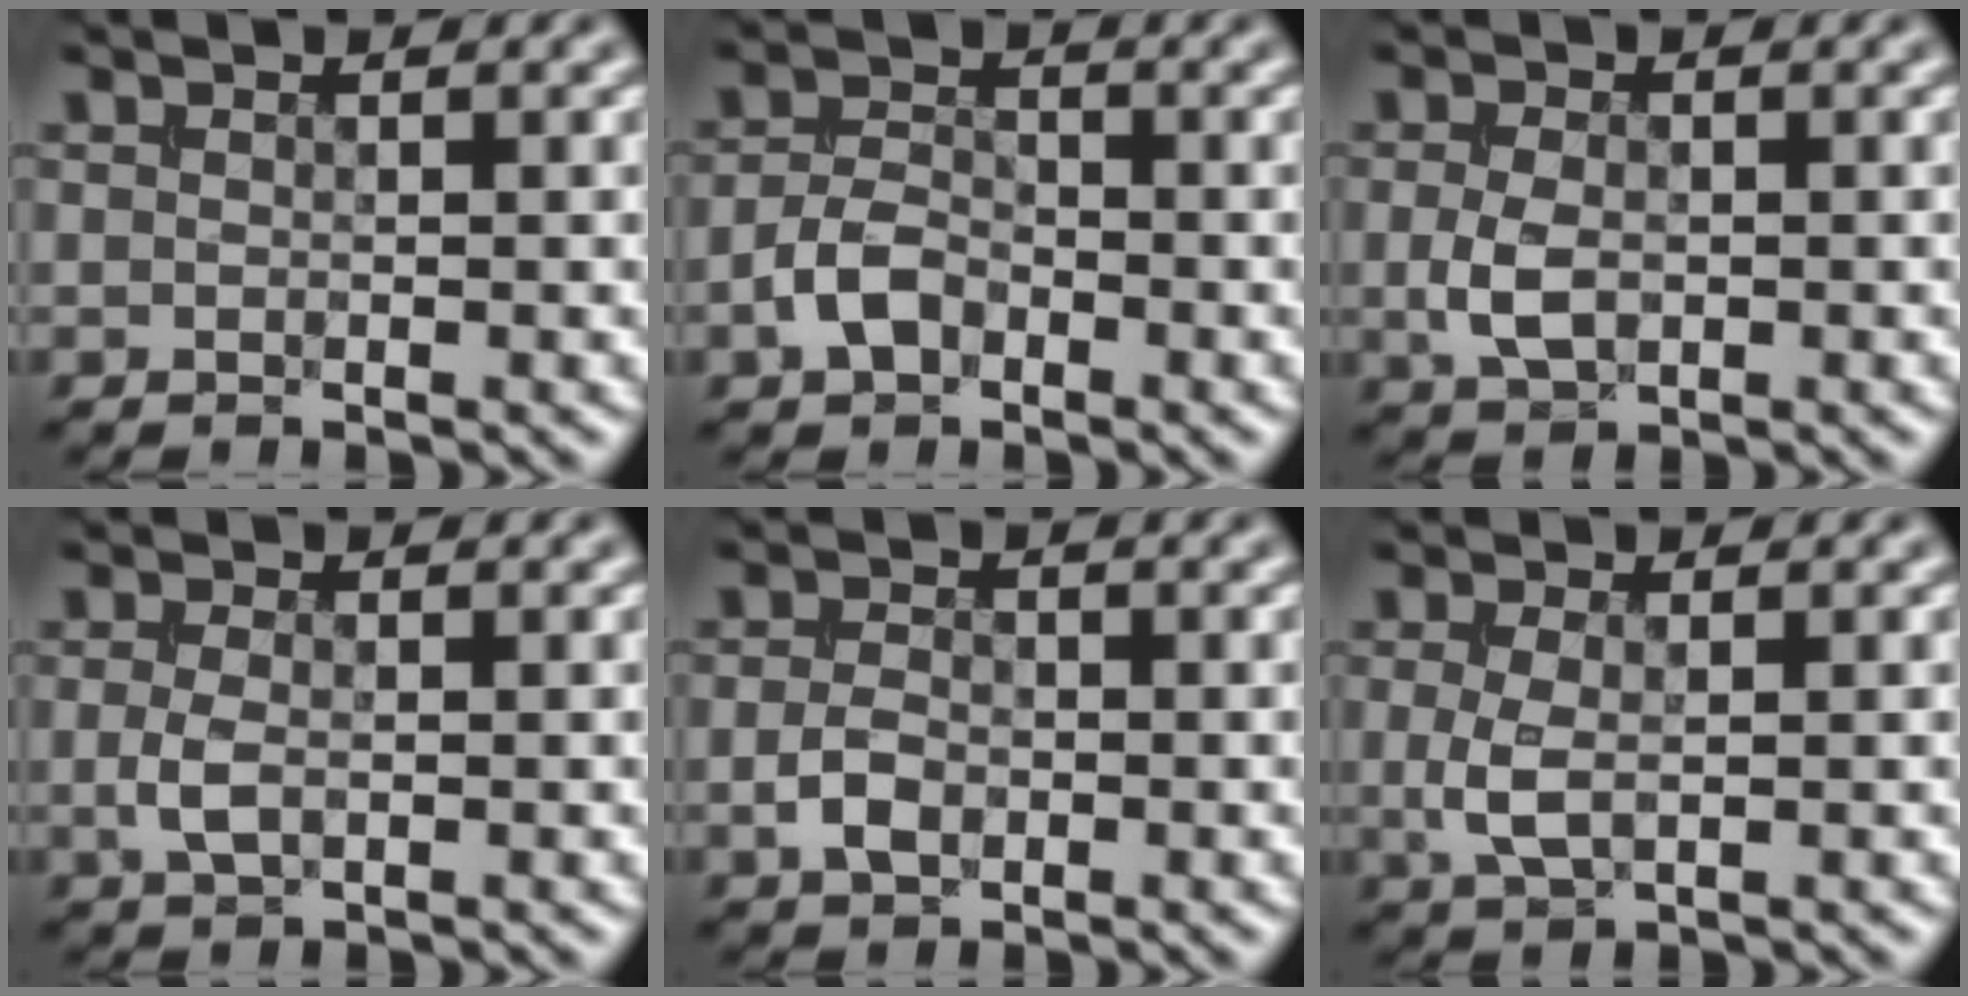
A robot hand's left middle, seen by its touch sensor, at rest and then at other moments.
{"total": 2.9, "force": [-1.5, 1.9, 1.7], "torque": [-0.032, 0.006, -0.035]}
{"total": 3.0, "force": [-0.3, 2.0, 2.2], "torque": [-0.049, -0.004, -0.006]}
{"total": 2.1, "force": [-0.3, 1.1, 1.7], "torque": [-0.039, -0.003, -0.007]}
{"total": 2.4, "force": [-0.7, 1.6, 1.7], "torque": [-0.032, 0.000, -0.018]}
{"total": 2.7, "force": [0.0, 1.4, 2.2], "torque": [-0.053, -0.004, 0.001]}